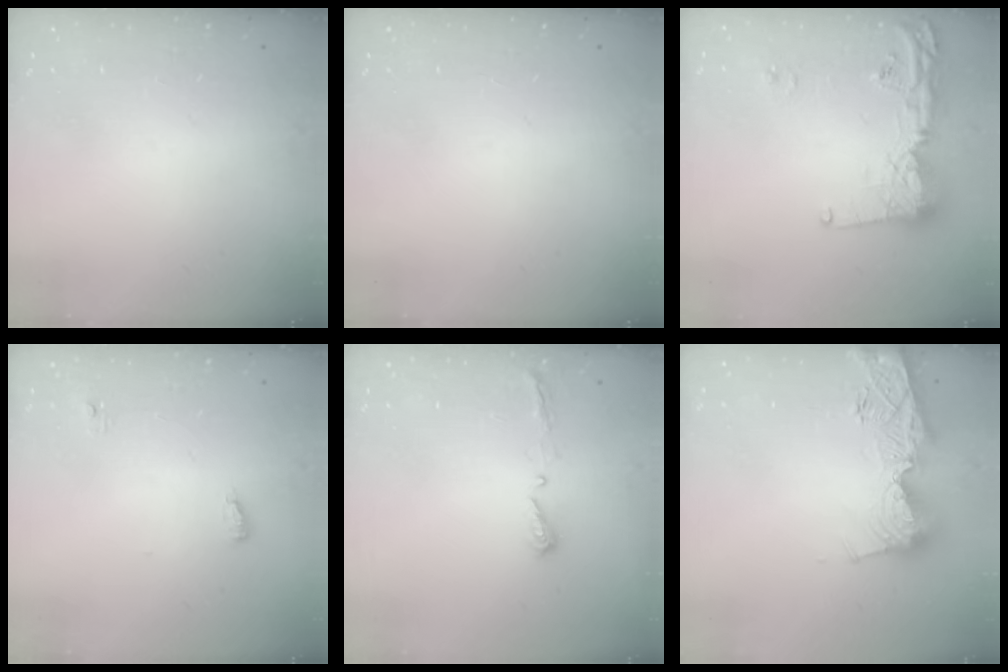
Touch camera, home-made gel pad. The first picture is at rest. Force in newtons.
{"total": 0.0}
{"total": 14.9, "press": 14.8, "slide": 1.2}
{"total": 3.7, "press": 3.5, "slide": 1.2}
{"total": 4.4, "press": 4.3, "slide": 0.6}
{"total": 16.1, "press": 16.0, "slide": 1.6}